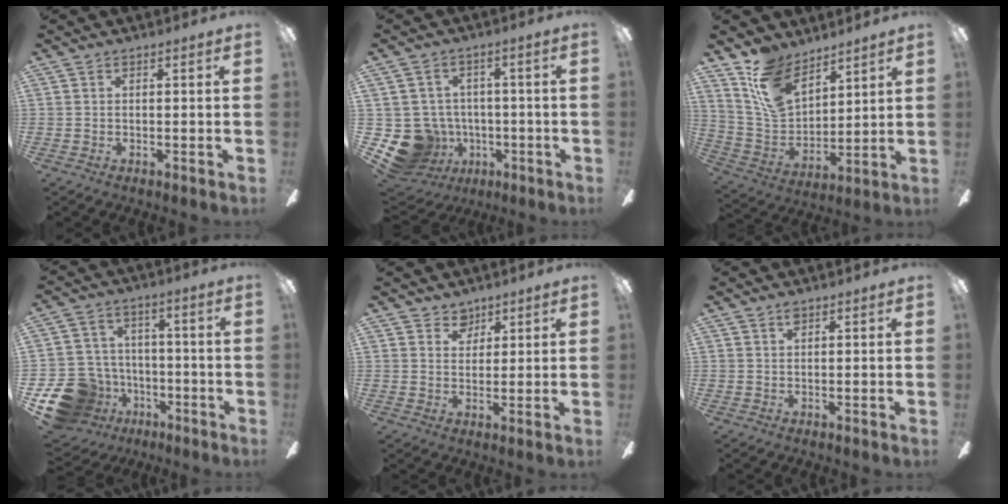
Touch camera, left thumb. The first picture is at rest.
{"total": 12.9, "force": [-4.5, 11.0, 4.9], "torque": [-0.134, 0.024, -0.067]}
{"total": 14.1, "force": [9.9, 8.1, 6.1], "torque": [-0.138, -0.043, 0.196]}
{"total": 15.5, "force": [-7.4, 12.2, 6.1], "torque": [-0.151, 0.048, -0.112]}
{"total": 4.5, "force": [3.4, 2.9, 0.4], "torque": [0.002, -0.015, 0.059]}
{"total": 1.4, "force": [1.0, 0.6, 0.7], "torque": [-0.009, -0.001, 0.016]}